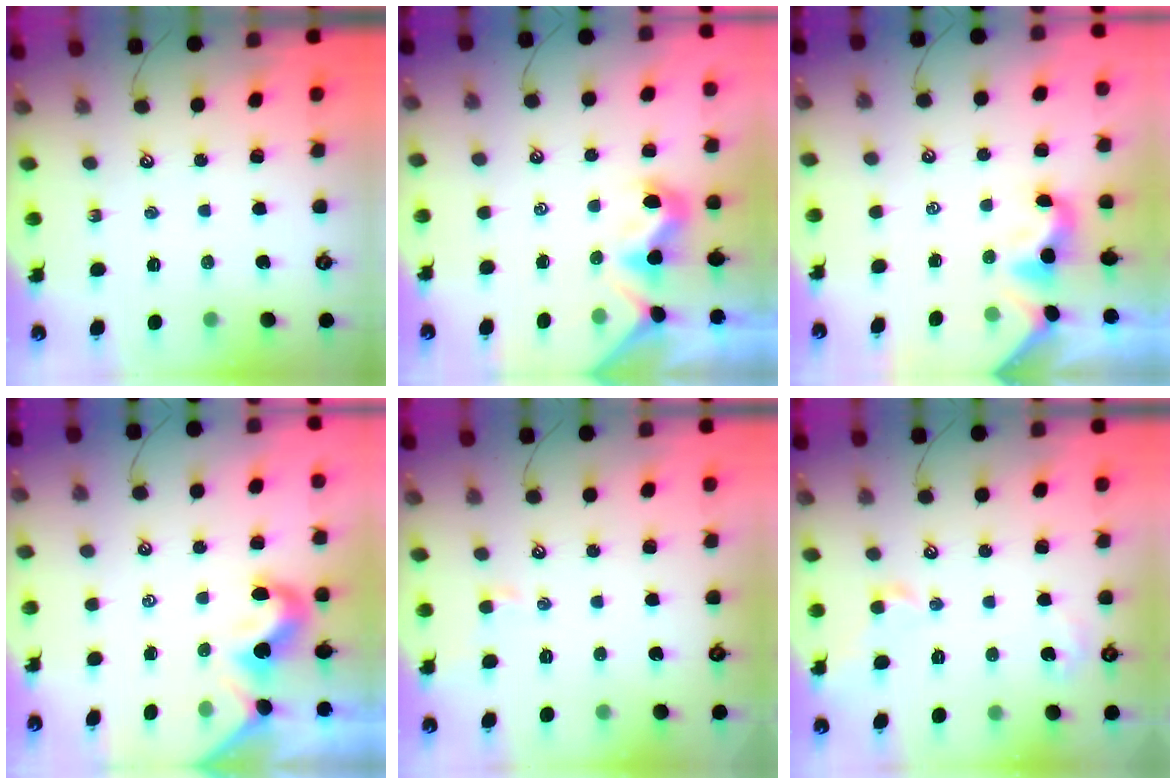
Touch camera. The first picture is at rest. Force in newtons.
{"total": 0.6, "press": 0.4, "slide": 0.5}
{"total": 2.0, "press": 2.0, "slide": 0.5}
{"total": 2.2, "press": 2.1, "slide": 0.6}
{"total": 0.7, "press": 0.6, "slide": 0.5}
{"total": 2.9, "press": 2.8, "slide": 0.6}